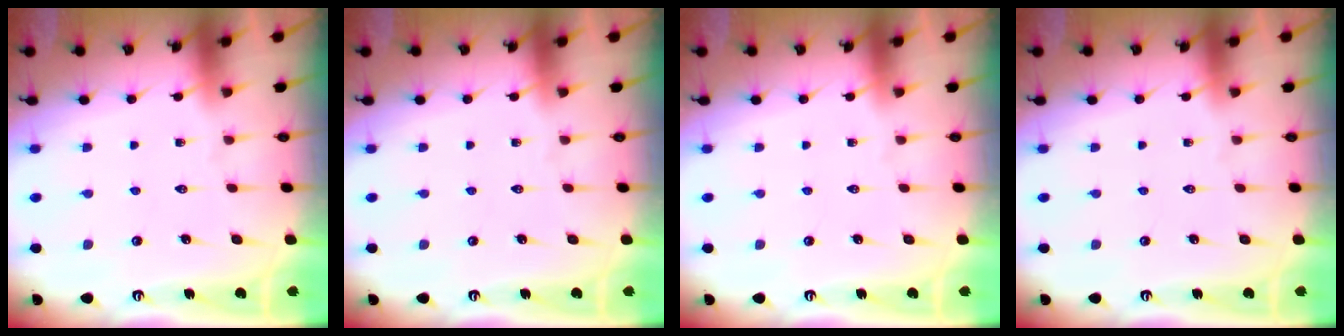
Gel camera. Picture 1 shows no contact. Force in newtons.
{"total": 0.0}
{"total": 0.0}
{"total": 0.0}